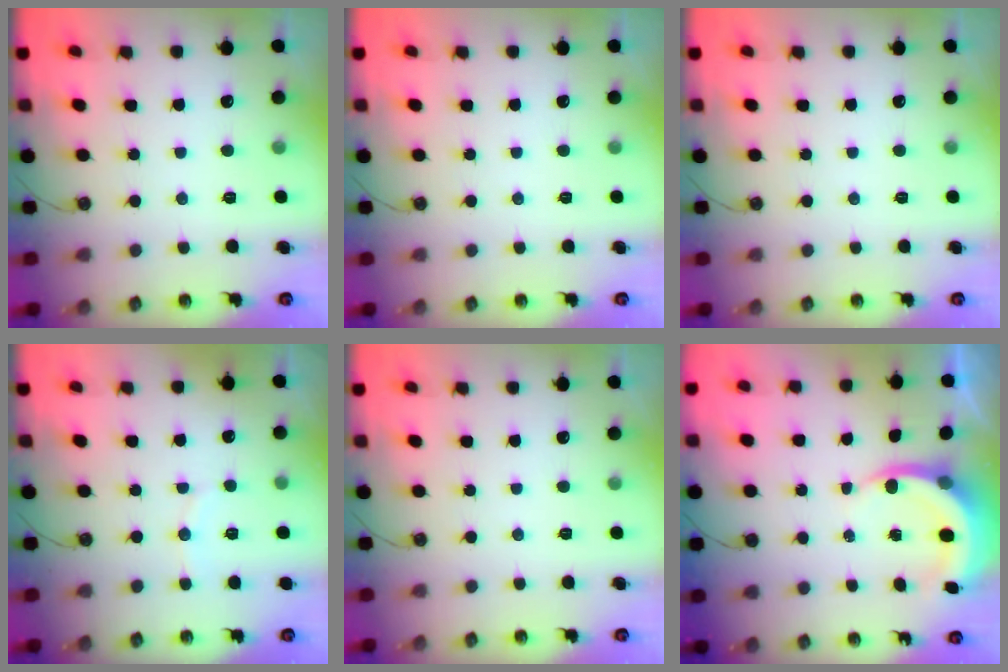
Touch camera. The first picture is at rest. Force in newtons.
{"total": 0.0}
{"total": 0.0}
{"total": 4.5, "press": 4.4, "slide": 0.9}
{"total": 0.0}
{"total": 5.5, "press": 5.4, "slide": 0.4}